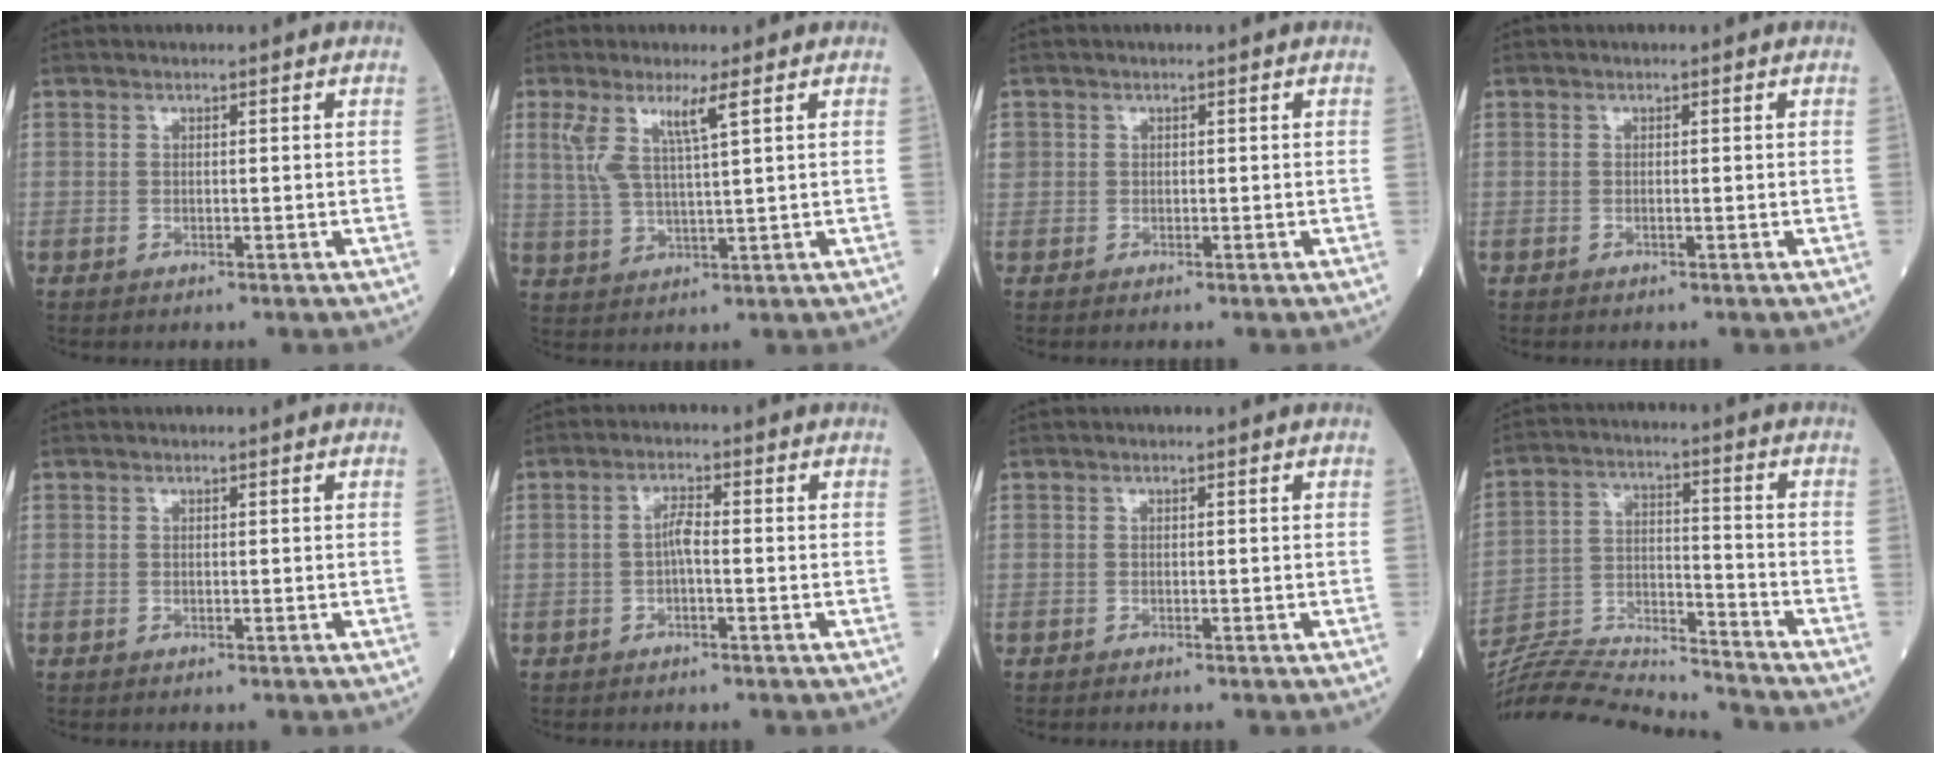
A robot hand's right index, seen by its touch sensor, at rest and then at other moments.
{"total": 6.0, "force": [2.9, 0.1, 5.3], "torque": [-0.114, 0.005, 0.061]}
{"total": 1.0, "force": [-0.1, 1.0, 0.1], "torque": [-0.003, 0.008, -0.004]}
{"total": 0.0}
{"total": 0.0}
{"total": 2.3, "force": [-0.5, 0.5, 2.2], "torque": [-0.039, 0.004, -0.011]}
{"total": 0.7, "force": [-0.7, 0.0, 0.2], "torque": [-0.003, -0.001, -0.011]}
{"total": 19.6, "force": [-19.0, 0.4, 4.9], "torque": [-0.110, 0.003, -0.313]}